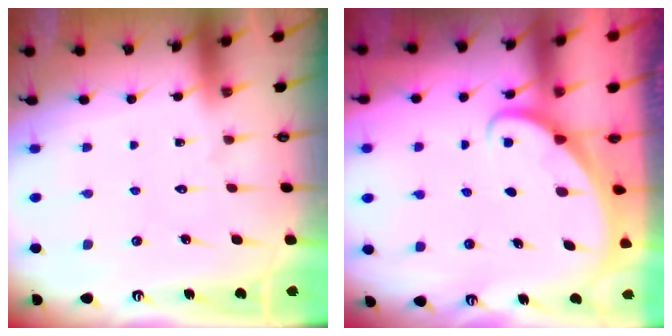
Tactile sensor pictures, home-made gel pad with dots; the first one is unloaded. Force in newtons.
{"total": 1.8, "press": 1.8, "slide": 0.0}